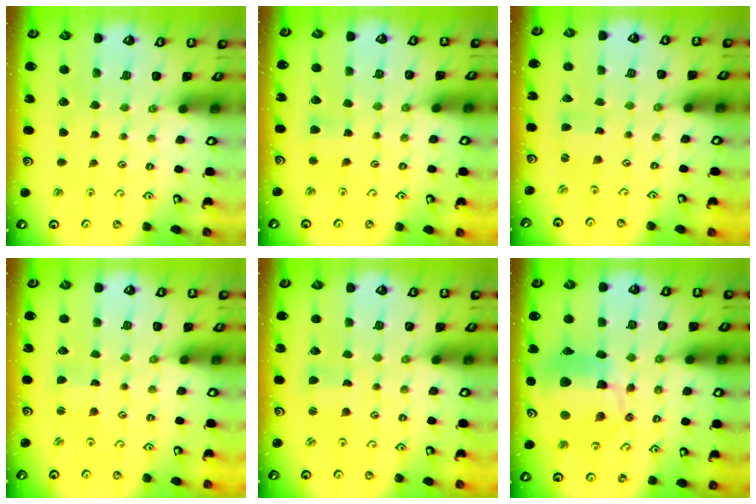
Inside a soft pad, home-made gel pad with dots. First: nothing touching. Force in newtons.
{"total": 3.3, "press": 3.3, "slide": 0.5}
{"total": 0.6, "press": 0.6, "slide": 0.1}
{"total": 1.4, "press": 1.4, "slide": 0.0}
{"total": 2.5, "press": 2.5, "slide": 0.3}
{"total": 19.0, "press": 18.8, "slide": 2.4}